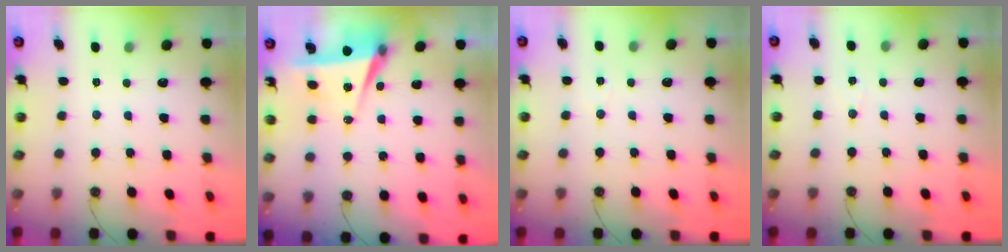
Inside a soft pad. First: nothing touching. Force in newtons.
{"total": 6.3, "press": 4.6, "slide": 4.3}
{"total": 5.8, "press": 3.8, "slide": 4.4}
{"total": 5.0, "press": 3.9, "slide": 3.1}